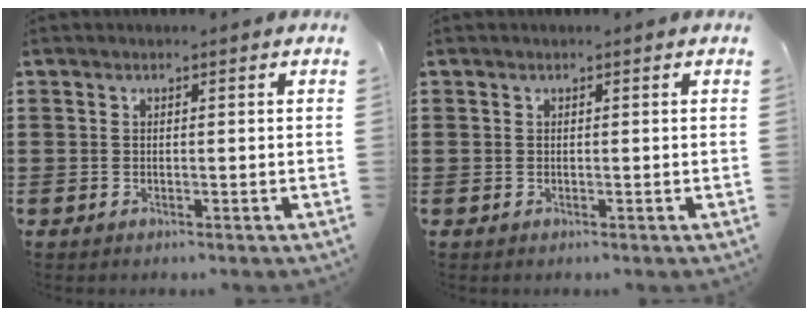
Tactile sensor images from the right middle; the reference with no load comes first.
{"total": 0.0}